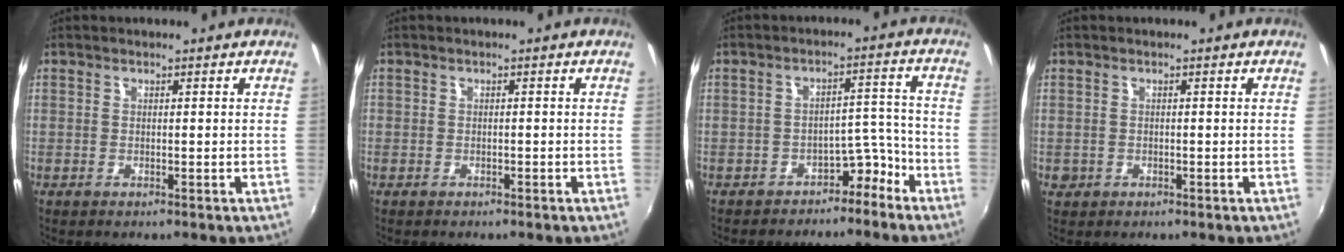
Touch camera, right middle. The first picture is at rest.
{"total": 0.8, "force": [-0.6, 0.4, 0.0], "torque": [-0.002, 0.000, -0.012]}
{"total": 5.6, "force": [-4.4, 2.9, 1.8], "torque": [-0.016, 0.033, -0.059]}
{"total": 1.4, "force": [-0.4, 1.3, 0.3], "torque": [-0.007, -0.004, -0.007]}